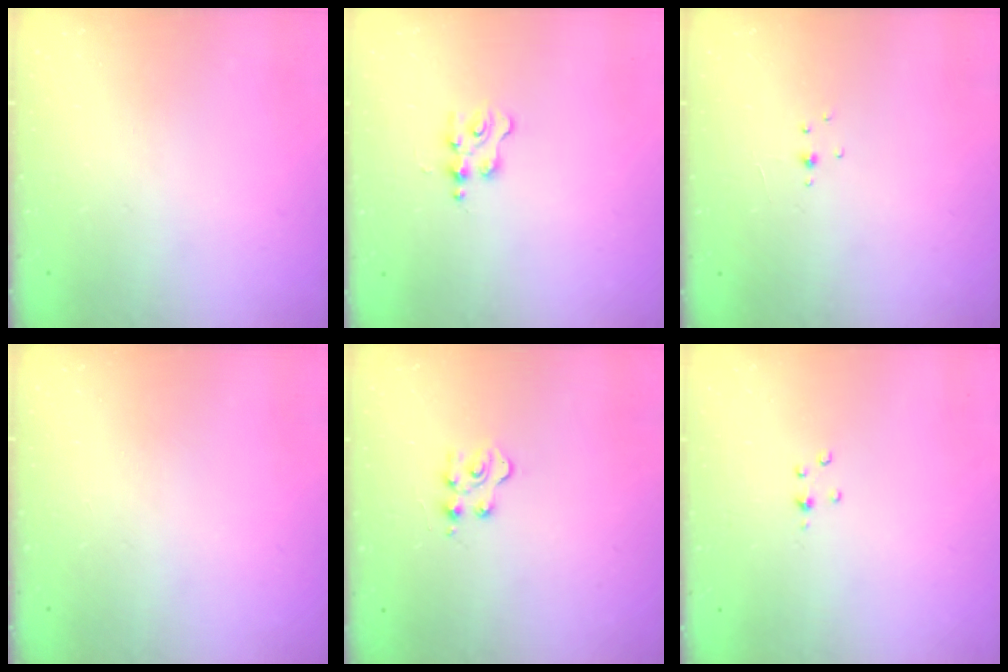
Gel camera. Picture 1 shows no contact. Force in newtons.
{"total": 1.7, "press": 1.7, "slide": 0.2}
{"total": 2.9, "press": 2.8, "slide": 0.9}
{"total": 0.0}
{"total": 3.5, "press": 3.4, "slide": 0.6}
{"total": 2.5, "press": 2.5, "slide": 0.3}